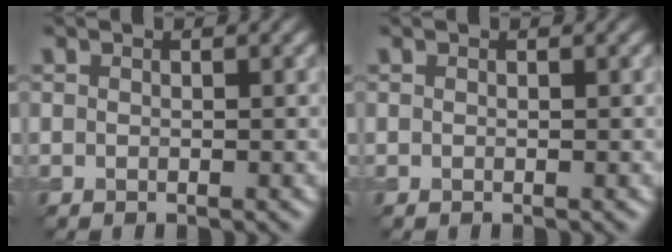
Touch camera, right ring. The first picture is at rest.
{"total": 0.0}